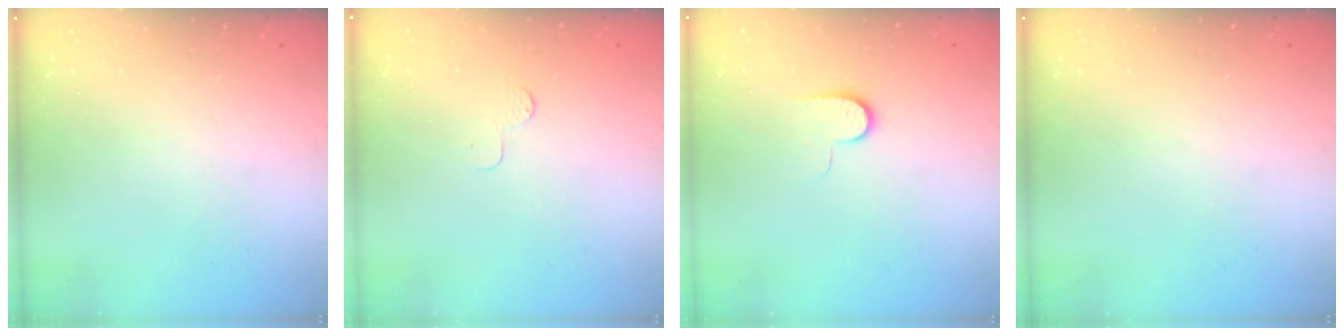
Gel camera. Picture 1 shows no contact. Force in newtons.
{"total": 4.2, "press": 4.2, "slide": 0.4}
{"total": 6.1, "press": 6.1, "slide": 0.8}
{"total": 0.0}